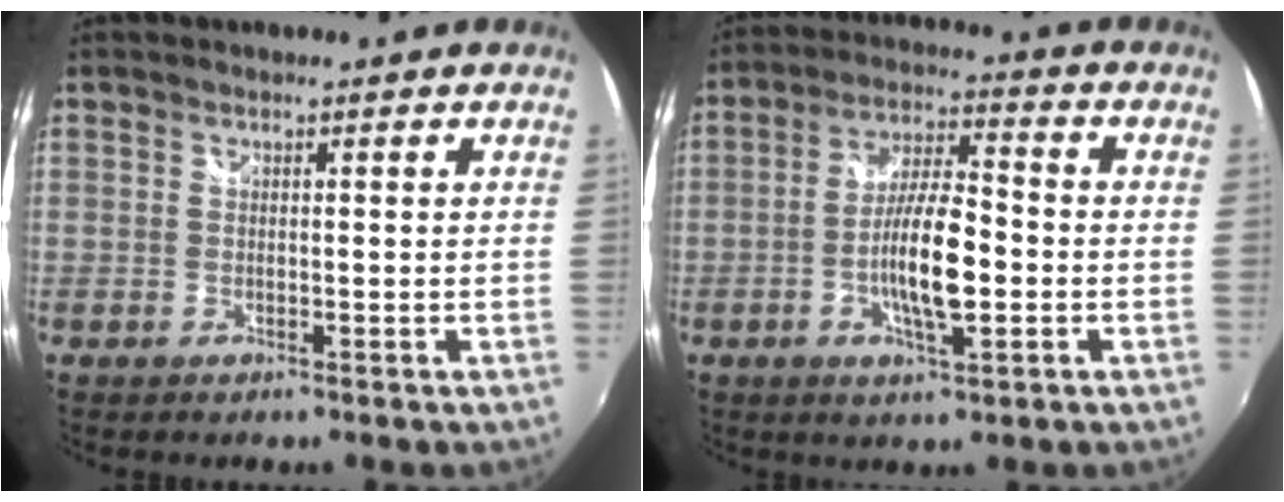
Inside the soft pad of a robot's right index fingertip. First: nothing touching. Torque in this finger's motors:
{"motor_torque": [0.71, 0.07, 0.62, 0.17]}